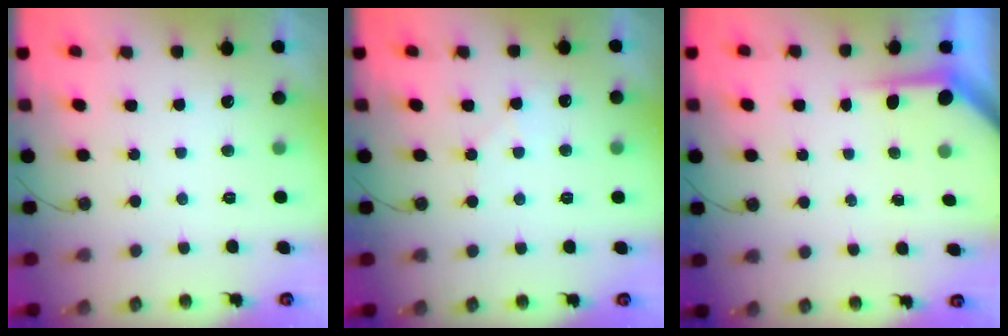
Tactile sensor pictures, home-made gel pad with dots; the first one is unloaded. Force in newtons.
{"total": 4.2, "press": 4.1, "slide": 0.8}
{"total": 3.8, "press": 3.8, "slide": 0.4}